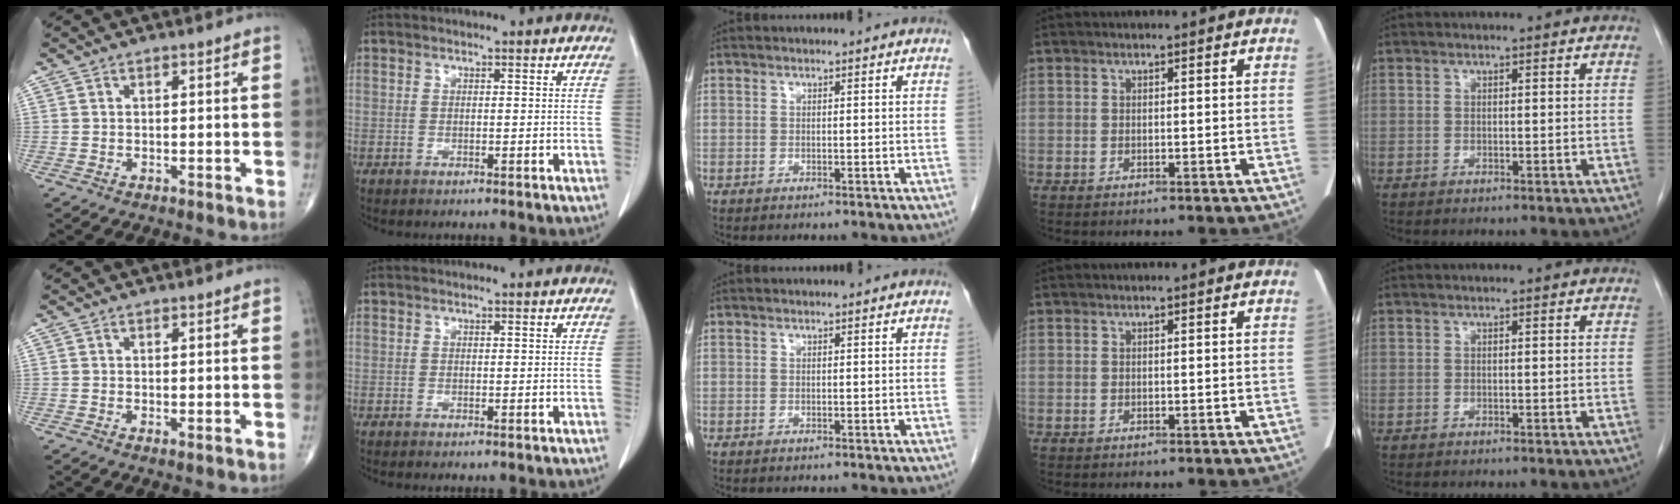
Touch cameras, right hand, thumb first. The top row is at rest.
{"thumb": {"total": 0.6, "force": [-0.1, 0.2, 0.6], "torque": [-0.014, -0.004, -0.004]}}